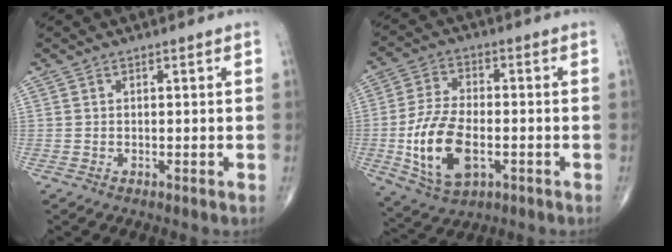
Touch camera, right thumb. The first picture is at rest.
{"total": 13.9, "force": [-3.2, 7.5, 11.3], "torque": [-0.220, 0.006, -0.052]}